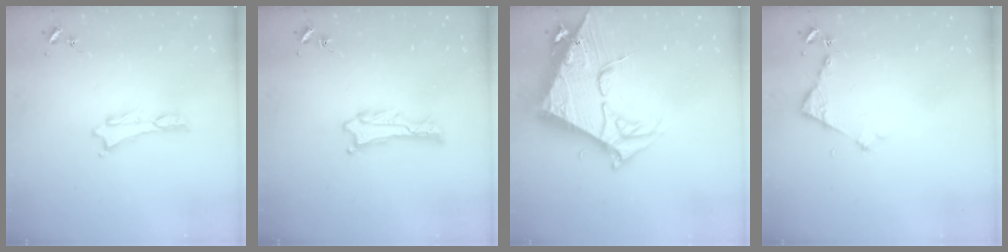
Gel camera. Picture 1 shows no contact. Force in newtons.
{"total": 0.9, "press": 0.8, "slide": 0.1}
{"total": 11.1, "press": 11.1, "slide": 1.3}
{"total": 3.5, "press": 3.5, "slide": 0.3}